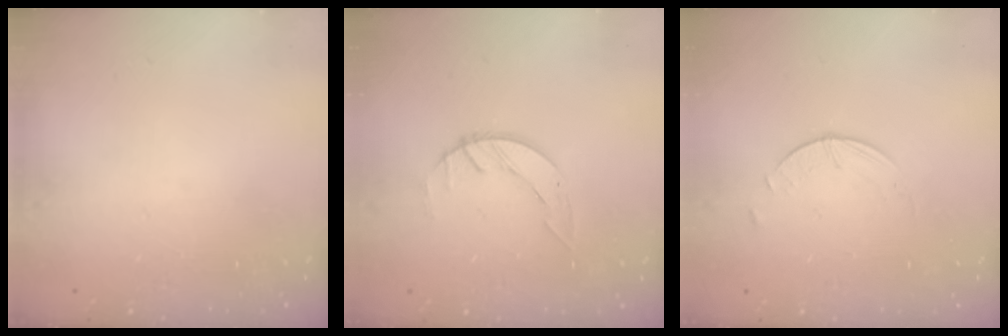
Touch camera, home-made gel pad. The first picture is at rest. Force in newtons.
{"total": 3.3, "press": 3.2, "slide": 0.4}
{"total": 0.9, "press": 0.9, "slide": 0.1}